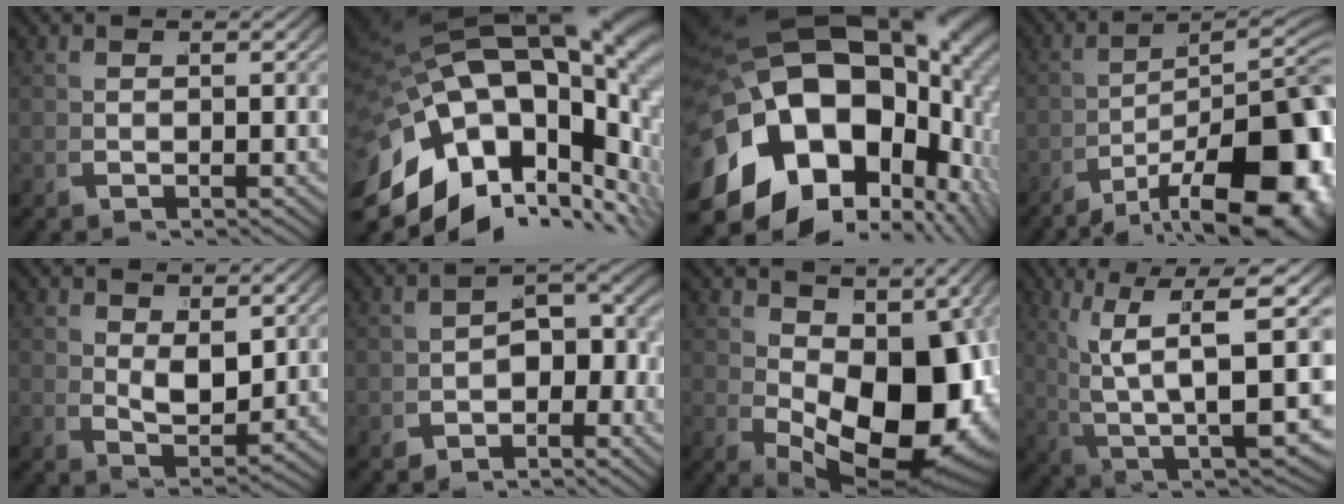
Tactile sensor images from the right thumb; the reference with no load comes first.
{"total": 23.8, "force": [0.4, 15.7, 17.9], "torque": [-0.302, -0.014, 0.005]}
{"total": 28.4, "force": [0.3, 20.0, 20.2], "torque": [-0.382, -0.030, 0.006]}
{"total": 13.3, "force": [-2.4, 7.5, 10.8], "torque": [-0.142, -0.039, -0.021]}
{"total": 3.3, "force": [2.3, 1.2, 2.0], "torque": [-0.033, -0.002, 0.043]}
{"total": 4.8, "force": [-1.4, 2.9, 3.5], "torque": [-0.049, -0.008, -0.018]}
{"total": 16.3, "force": [-0.2, 9.5, 13.2], "torque": [-0.205, -0.046, 0.031]}
{"total": 12.9, "force": [-1.2, 7.2, 10.6], "torque": [-0.192, -0.056, 0.022]}